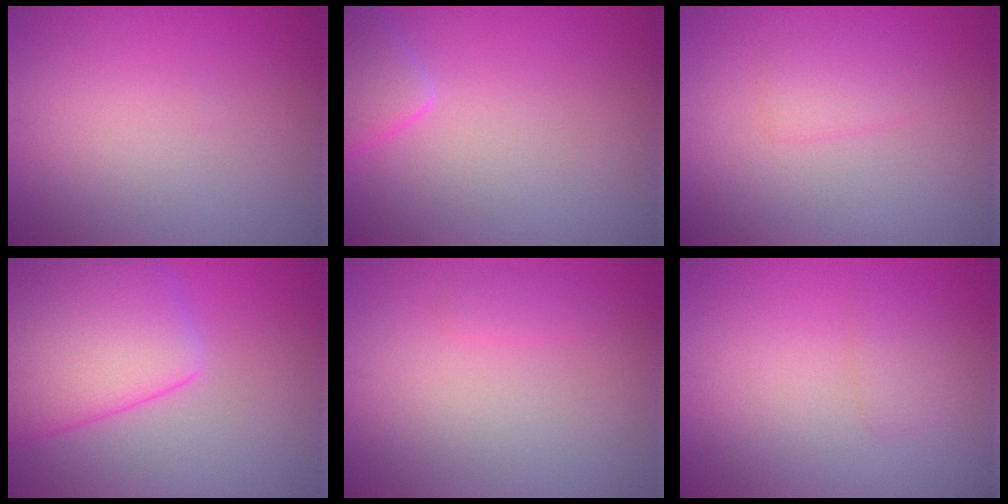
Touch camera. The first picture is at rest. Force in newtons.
{"total": 2.6, "press": 2.6, "slide": 0.2}
{"total": 1.6, "press": 1.6, "slide": 0.1}
{"total": 8.2, "press": 8.2, "slide": 0.4}
{"total": 0.8, "press": 0.8, "slide": 0.1}
{"total": 1.4, "press": 1.4, "slide": 0.1}